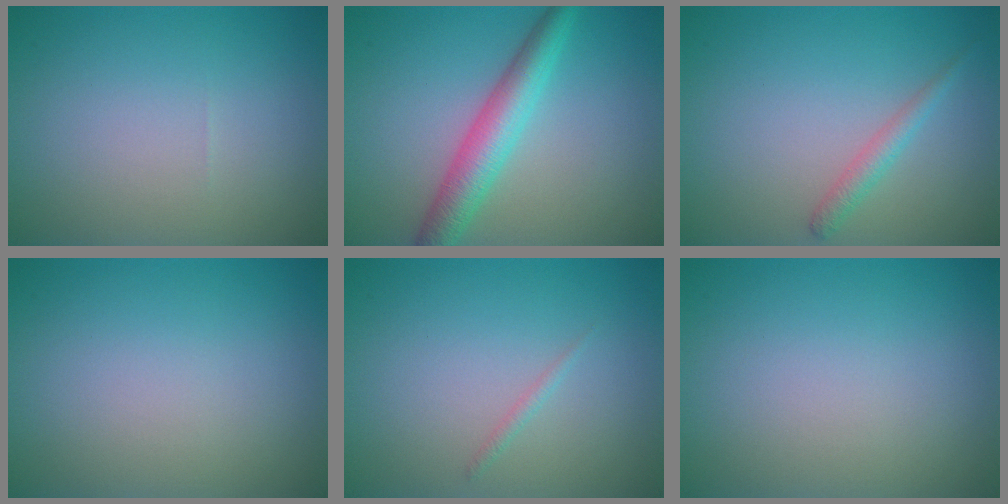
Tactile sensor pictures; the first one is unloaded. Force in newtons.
{"total": 4.5, "press": 4.5, "slide": 0.1}
{"total": 1.6, "press": 1.6, "slide": 0.0}
{"total": 0.0}
{"total": 0.6, "press": 0.6, "slide": 0.0}
{"total": 0.0}